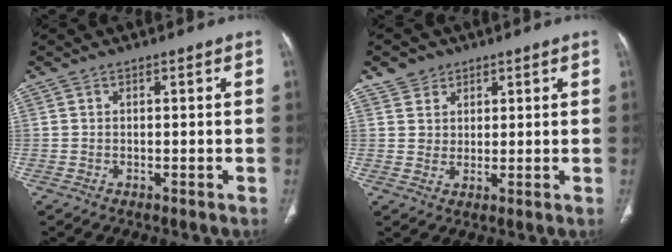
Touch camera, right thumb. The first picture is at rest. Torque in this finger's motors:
{"motor_torque": [-1.31, 1.45, 0.16, -0.09, -0.02]}